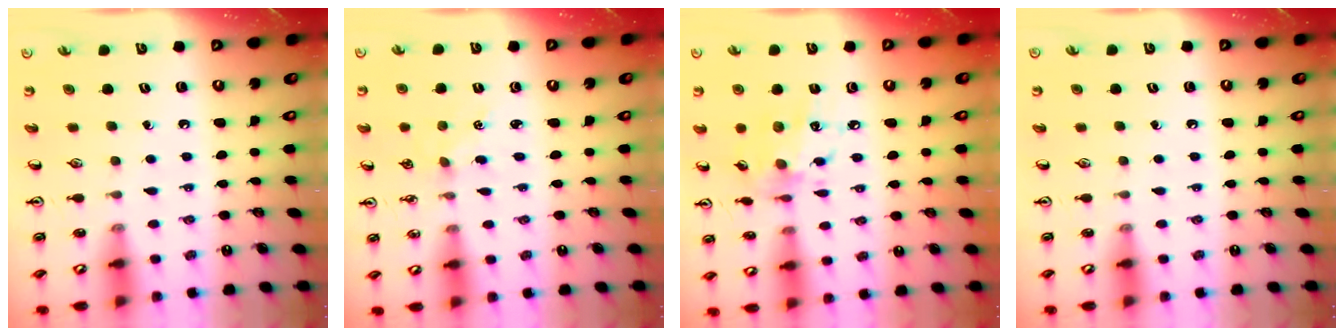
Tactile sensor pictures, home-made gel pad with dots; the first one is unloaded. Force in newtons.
{"total": 2.7, "press": 2.7, "slide": 0.4}
{"total": 11.8, "press": 11.8, "slide": 0.8}
{"total": 0.0}